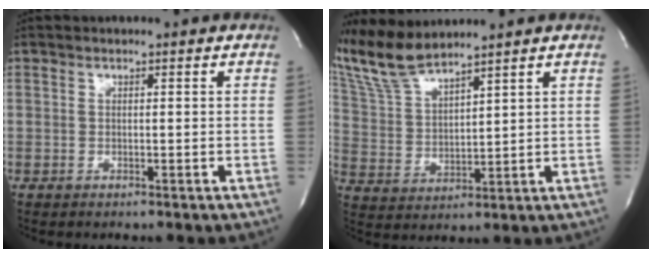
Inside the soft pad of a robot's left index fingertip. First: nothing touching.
{"total": 8.4, "force": [7.9, 0.2, 2.9], "torque": [-0.083, 0.008, 0.170]}